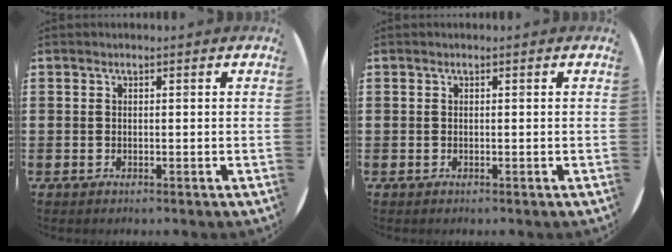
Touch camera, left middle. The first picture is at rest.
{"total": 0.0}